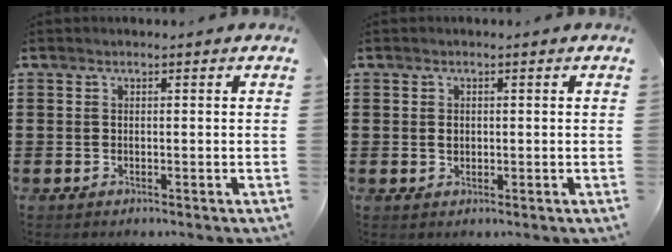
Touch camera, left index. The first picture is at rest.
{"total": 1.1, "force": [0.0, 0.8, 0.7], "torque": [-0.017, 0.005, 0.000]}